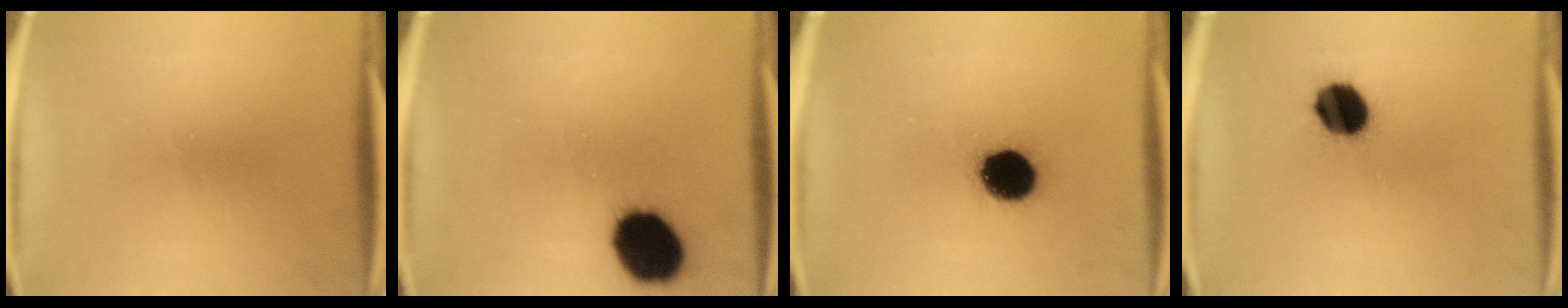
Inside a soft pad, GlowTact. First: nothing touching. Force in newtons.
{"total": 15.8}
{"total": 12.5}
{"total": 10.8}